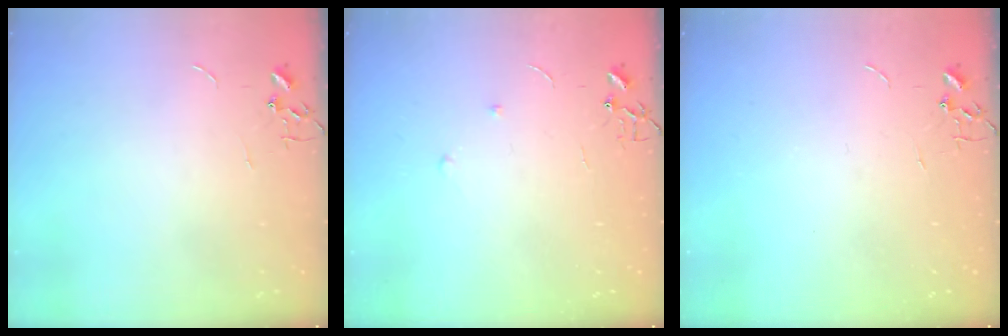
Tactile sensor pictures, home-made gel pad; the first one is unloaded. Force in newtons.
{"total": 5.6, "press": 5.6, "slide": 0.6}
{"total": 0.0}